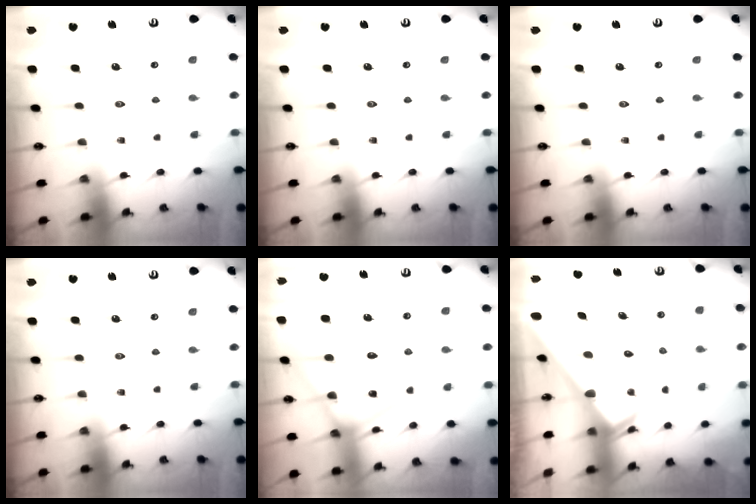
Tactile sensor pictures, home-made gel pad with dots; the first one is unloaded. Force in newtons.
{"total": 0.0}
{"total": 0.0}
{"total": 0.0}
{"total": 14.9, "press": 14.8, "slide": 1.0}
{"total": 2.4, "press": 2.4, "slide": 0.0}